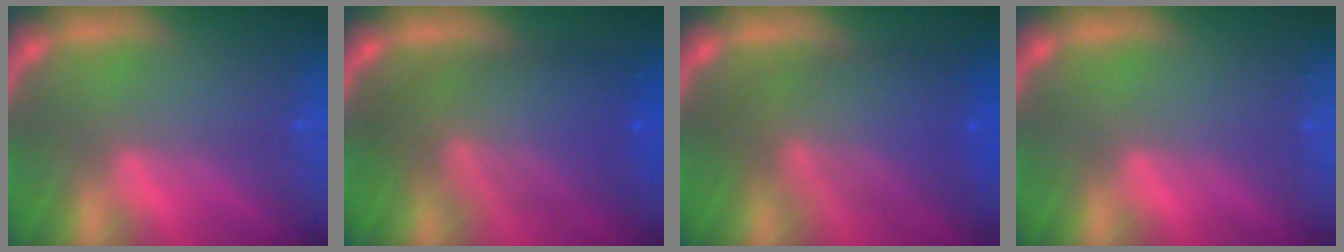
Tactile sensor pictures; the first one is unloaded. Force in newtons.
{"total": 9.0}
{"total": 8.1}
{"total": 0.0}